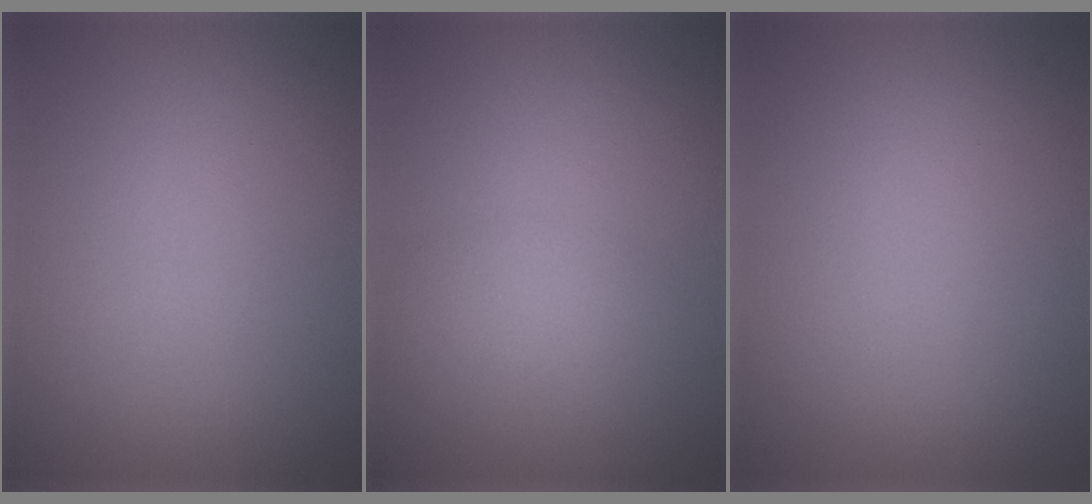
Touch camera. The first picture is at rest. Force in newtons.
{"total": 1.8, "press": 1.8, "slide": 0.1}
{"total": 0.0}